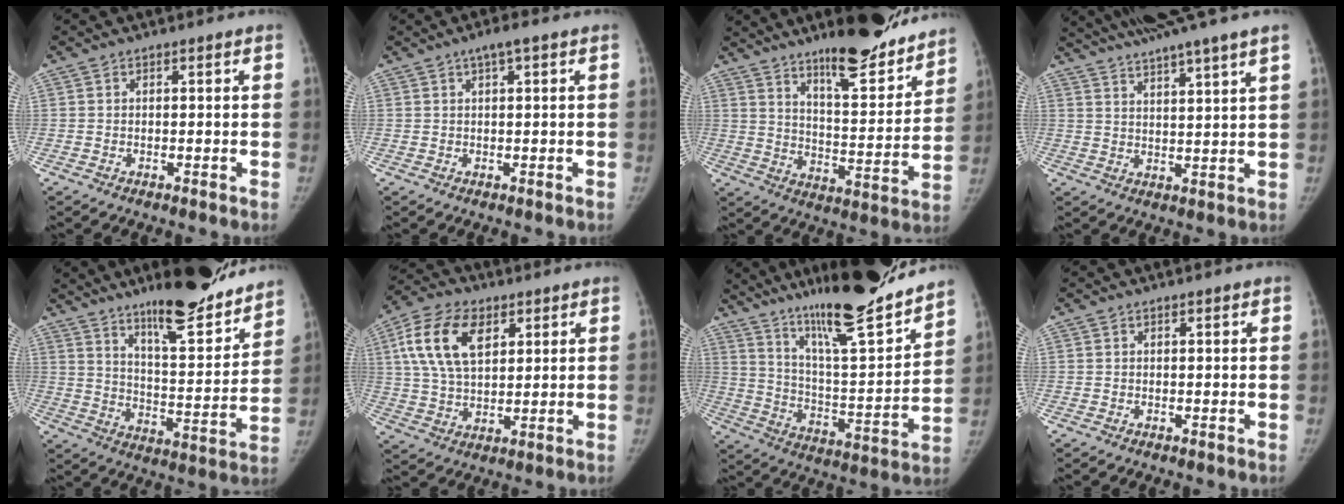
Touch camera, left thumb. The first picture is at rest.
{"total": 2.9, "force": [1.4, 0.6, 2.5], "torque": [-0.042, 0.007, 0.022]}
{"total": 18.9, "force": [14.8, 4.3, 11.1], "torque": [-0.120, -0.101, 0.229]}
{"total": 15.1, "force": [11.9, 0.0, 9.3], "torque": [-0.145, -0.023, 0.177]}
{"total": 20.0, "force": [15.7, 4.1, 11.8], "torque": [-0.137, -0.101, 0.246]}
{"total": 15.8, "force": [6.1, 9.1, 11.4], "torque": [-0.204, -0.006, 0.116]}
{"total": 25.1, "force": [20.3, 2.8, 14.5], "torque": [-0.210, -0.092, 0.326]}
{"total": 0.6, "force": [0.3, 0.1, 0.4], "torque": [-0.005, 0.001, 0.005]}